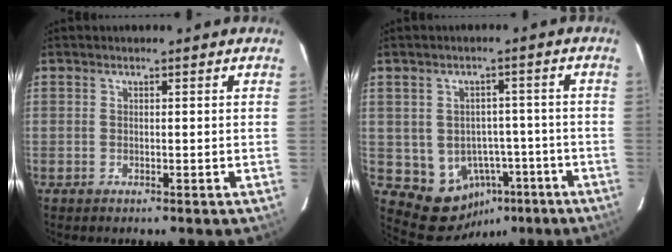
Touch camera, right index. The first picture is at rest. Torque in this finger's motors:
{"motor_torque": [1.03, -1.11, 0.16, -0.01]}